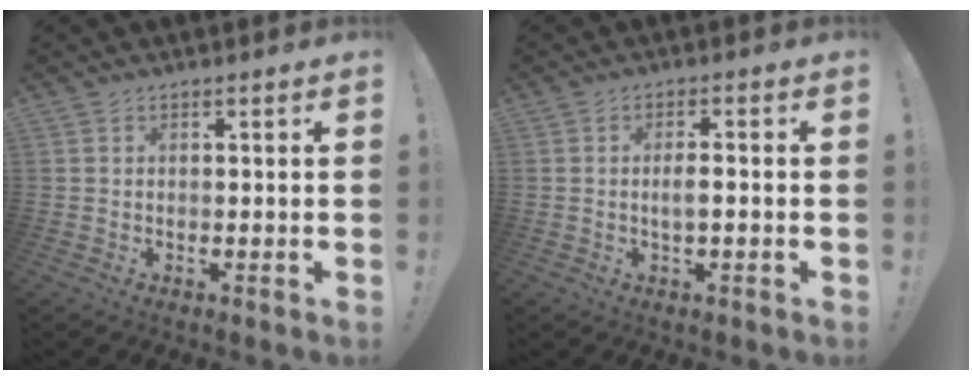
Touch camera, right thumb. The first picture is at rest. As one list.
[{"total": 3.2, "force": [-0.8, 0.6, 3.0], "torque": [-0.062, 0.007, -0.015]}]